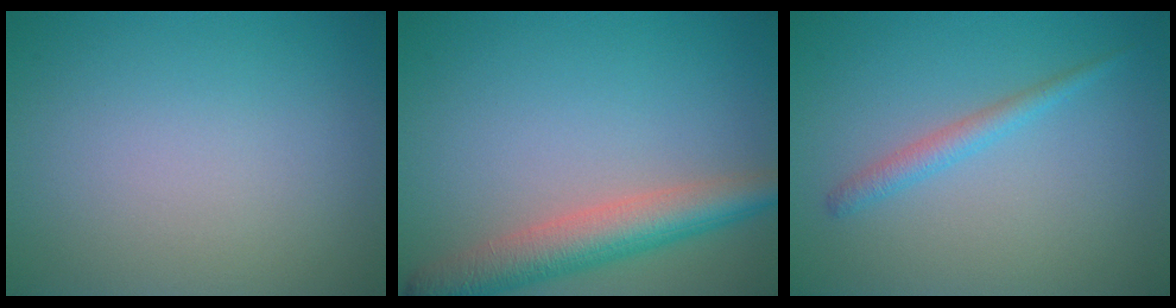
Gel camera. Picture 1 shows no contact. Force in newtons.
{"total": 5.5, "press": 5.5, "slide": 0.4}
{"total": 1.7, "press": 1.7, "slide": 0.2}